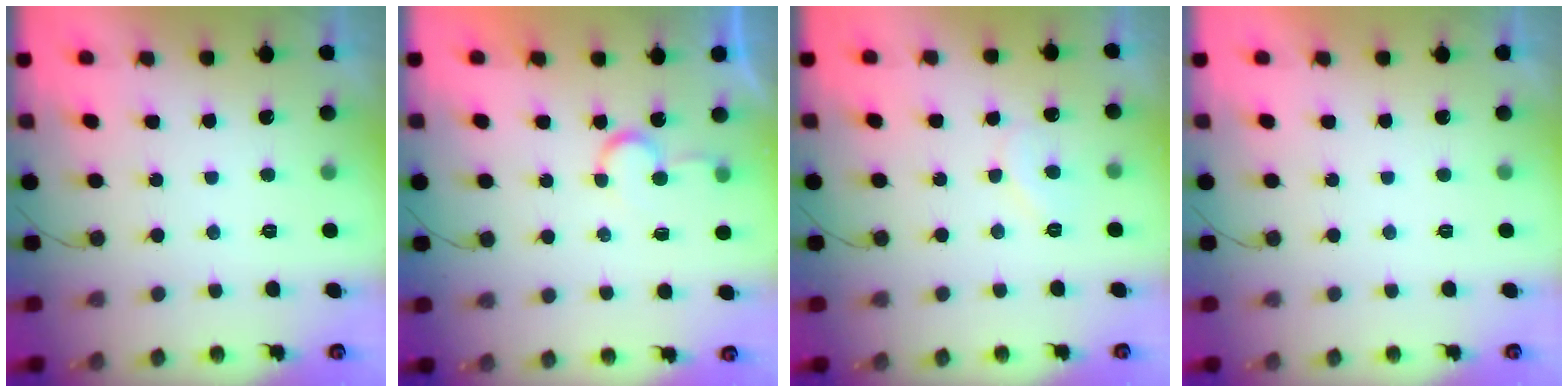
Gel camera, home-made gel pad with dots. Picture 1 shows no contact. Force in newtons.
{"total": 5.8, "press": 5.8, "slide": 0.4}
{"total": 5.6, "press": 5.6, "slide": 0.4}
{"total": 1.7, "press": 1.7, "slide": 0.0}